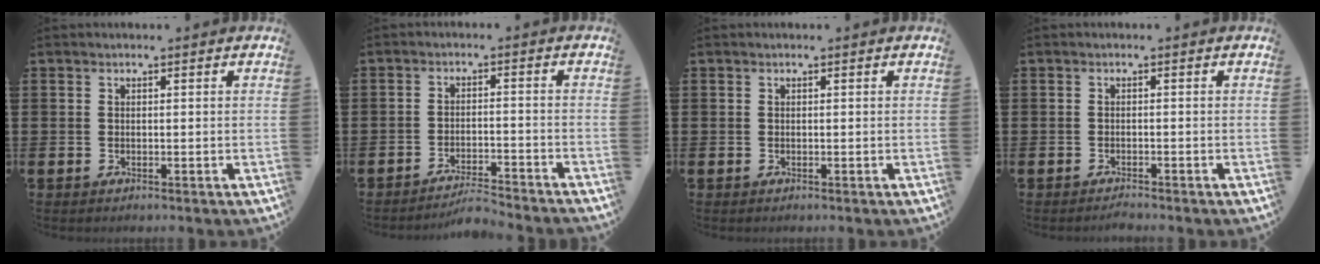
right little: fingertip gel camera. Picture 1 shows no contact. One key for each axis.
{"total": 3.3, "fx": -3.3, "fy": -0.2, "fz": 0.6, "tx": -0.012, "ty": 0.005, "tz": -0.069}
{"total": 0.0}
{"total": 0.8, "fx": -0.8, "fy": 0.0, "fz": 0.2, "tx": -0.005, "ty": -0.003, "tz": -0.015}